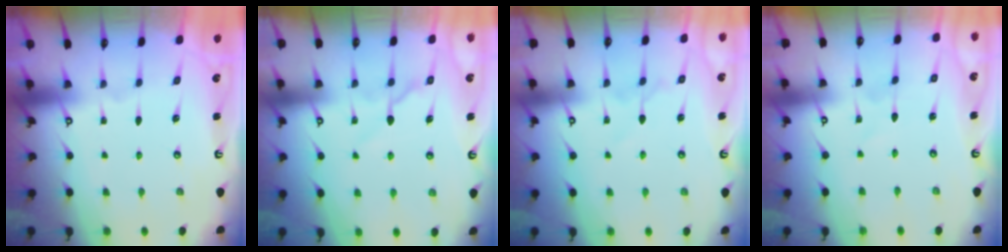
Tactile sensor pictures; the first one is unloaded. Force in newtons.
{"total": 6.3, "press": 6.3, "slide": 0.4}
{"total": 5.6, "press": 5.6, "slide": 0.8}
{"total": 0.6, "press": 0.6, "slide": 0.1}